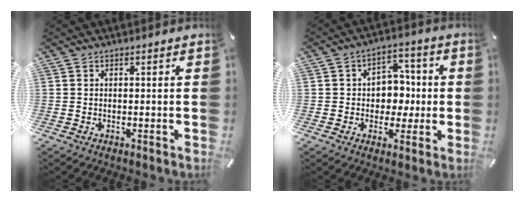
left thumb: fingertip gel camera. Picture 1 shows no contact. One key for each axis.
{"total": 7.7, "fx": -0.6, "fy": 7.0, "fz": 3.2, "tx": -0.032, "ty": 0.008, "tz": -0.012}